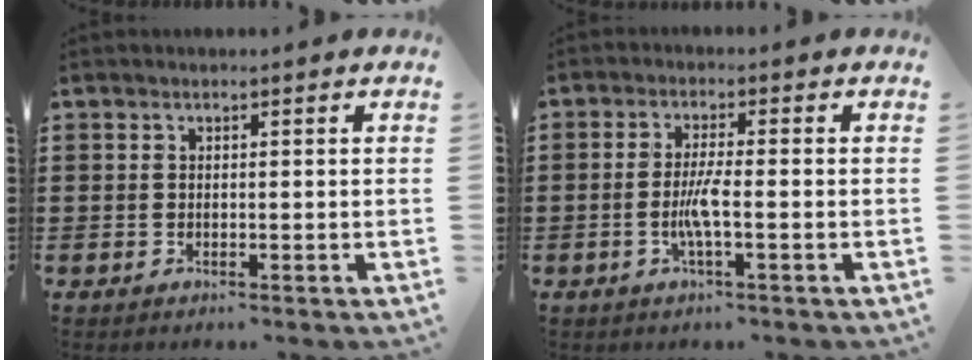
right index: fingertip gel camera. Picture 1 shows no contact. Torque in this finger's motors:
{"motor_torque": [1.13, 1.01, 0.36, 0.10]}